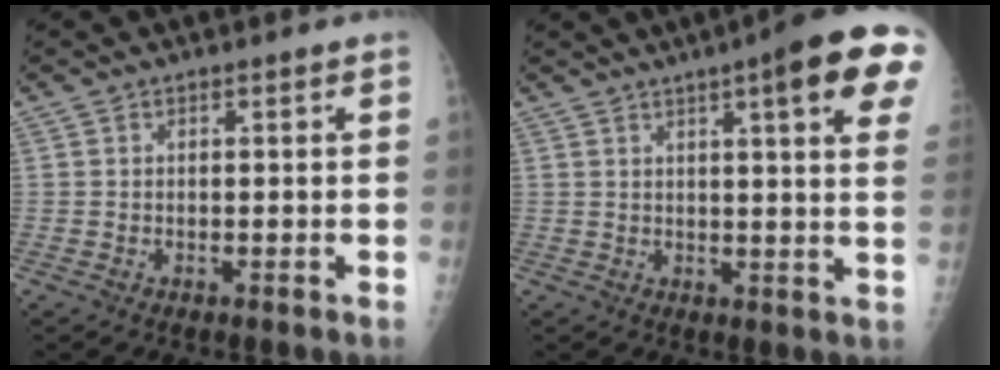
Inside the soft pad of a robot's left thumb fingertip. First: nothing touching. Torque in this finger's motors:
{"motor_torque": [2.58, 2.41, 2.04, -0.73, 0.55]}